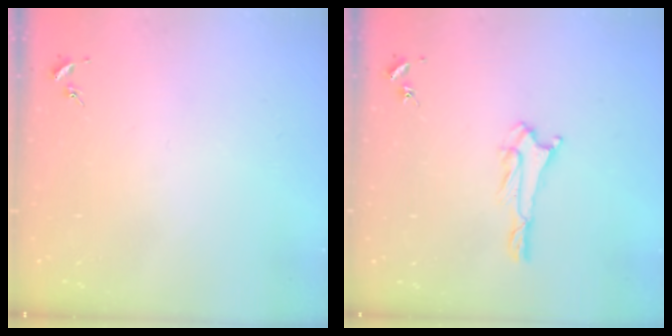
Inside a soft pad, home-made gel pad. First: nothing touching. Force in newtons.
{"total": 1.7, "press": 1.7, "slide": 0.2}